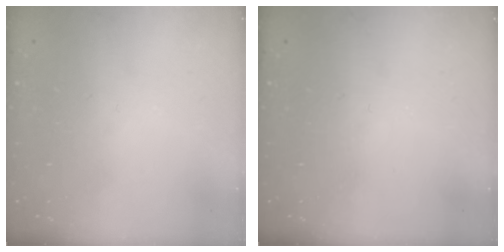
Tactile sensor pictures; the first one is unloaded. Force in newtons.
{"total": 0.0}